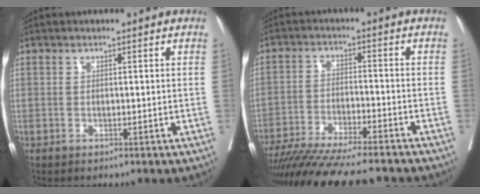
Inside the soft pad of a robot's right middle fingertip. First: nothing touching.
{"total": 18.2, "force": [-16.1, 1.1, 8.4], "torque": [-0.141, -0.035, -0.246]}